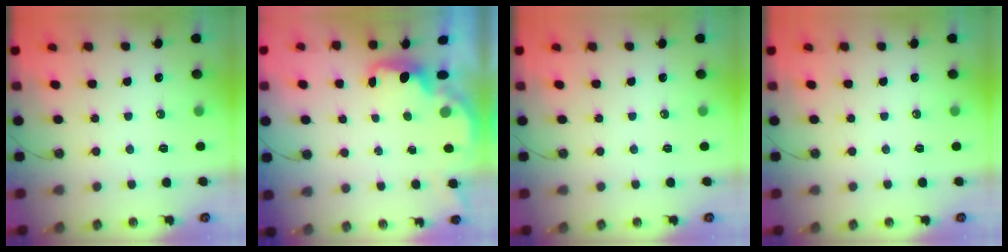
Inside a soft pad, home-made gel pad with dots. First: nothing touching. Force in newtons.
{"total": 1.6, "press": 1.4, "slide": 0.7}
{"total": 0.0}
{"total": 0.0}